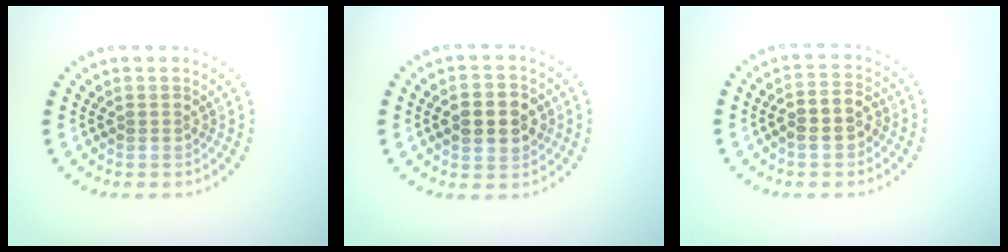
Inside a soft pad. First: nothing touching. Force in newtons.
{"total": 4.5, "press": 4.5, "slide": 0.2}
{"total": 3.0, "press": 2.8, "slide": 1.0}